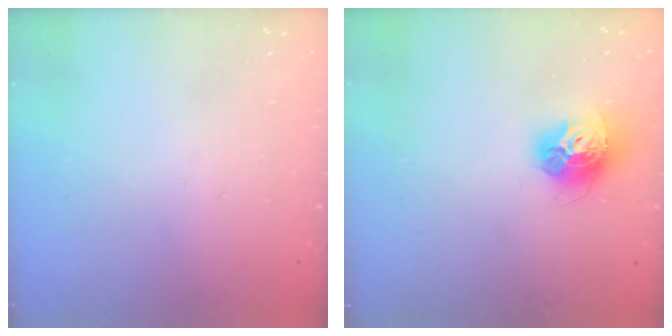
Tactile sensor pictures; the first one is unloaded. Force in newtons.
{"total": 12.8, "press": 12.8, "slide": 1.1}